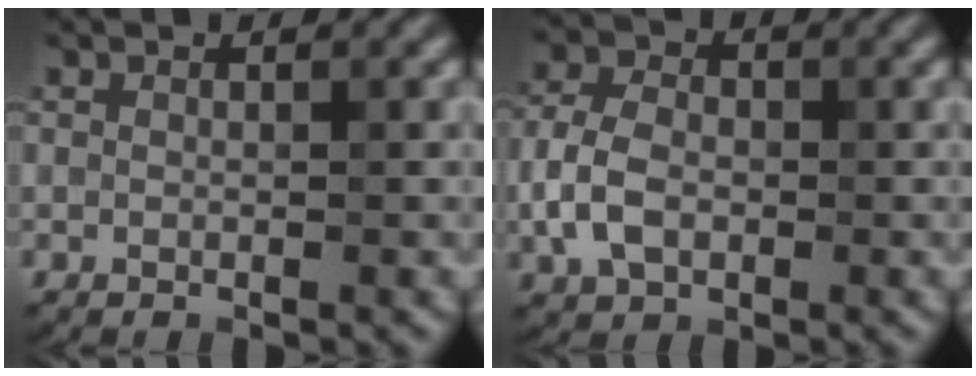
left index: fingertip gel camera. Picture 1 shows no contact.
{"total": 4.4, "force": [-1.1, 2.9, 3.1], "torque": [-0.073, 0.007, -0.023]}